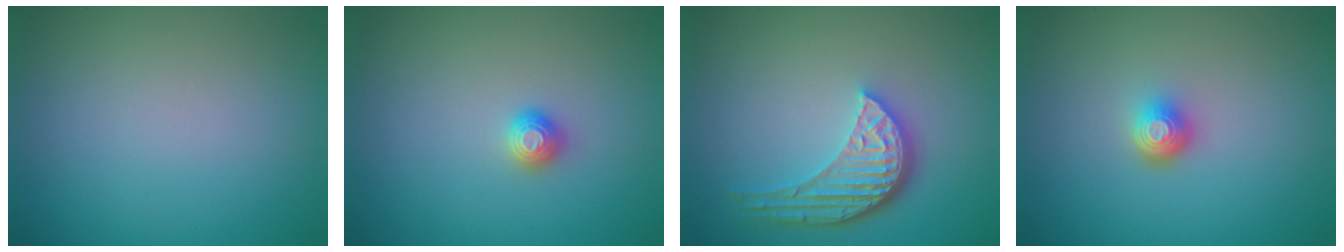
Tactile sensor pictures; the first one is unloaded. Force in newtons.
{"total": 1.1, "press": 1.1, "slide": 0.1}
{"total": 5.0, "press": 3.8, "slide": 3.3}
{"total": 2.1, "press": 1.5, "slide": 1.5}